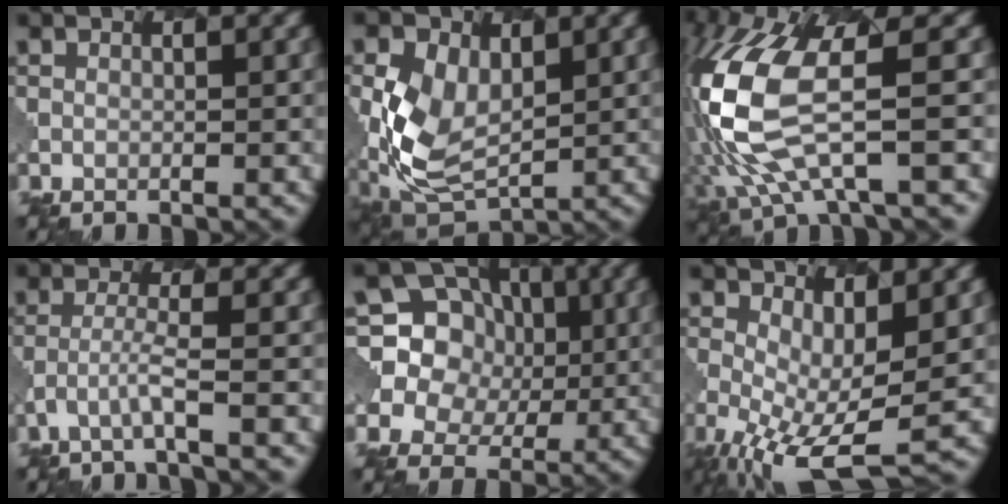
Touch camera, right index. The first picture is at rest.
{"total": 7.4, "force": [0.2, 5.0, 5.5], "torque": [-0.135, -0.007, 0.005]}
{"total": 10.1, "force": [-0.7, 3.7, 9.4], "torque": [-0.223, -0.007, -0.013]}
{"total": 2.1, "force": [-1.4, 0.0, 1.5], "torque": [-0.029, 0.003, -0.038]}
{"total": 13.2, "force": [3.3, 11.9, 4.9], "torque": [-0.128, 0.036, 0.052]}
{"total": 8.0, "force": [-2.0, 3.4, 7.0], "torque": [-0.143, -0.022, -0.024]}